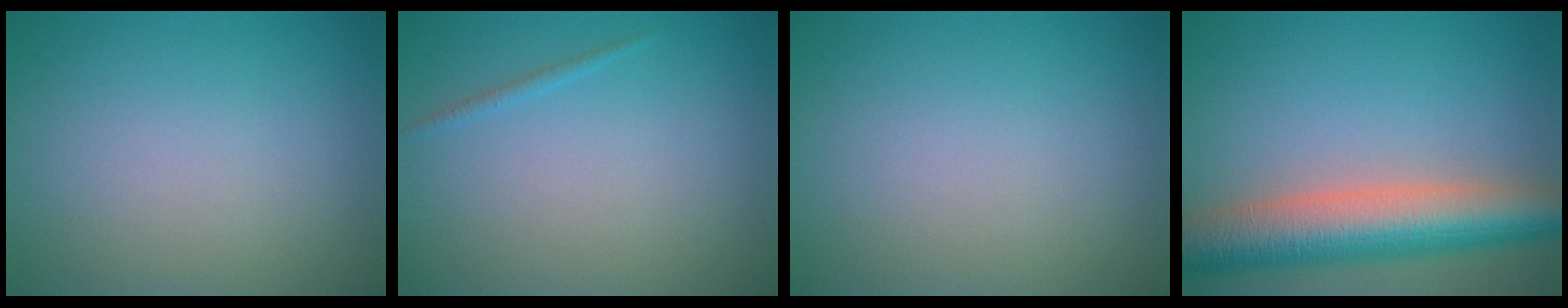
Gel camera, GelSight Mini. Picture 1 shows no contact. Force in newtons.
{"total": 0.7, "press": 0.6, "slide": 0.1}
{"total": 0.0}
{"total": 9.1, "press": 9.1, "slide": 0.5}